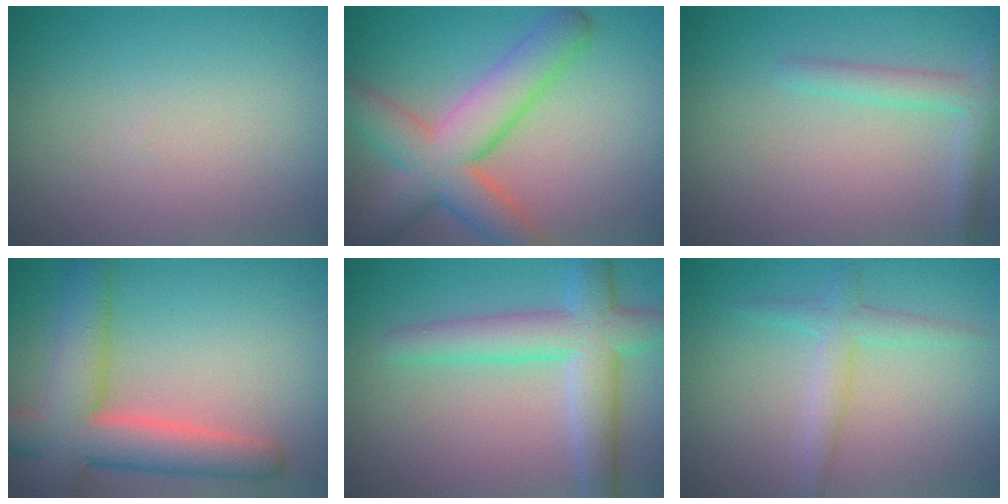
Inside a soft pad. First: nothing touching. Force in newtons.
{"total": 7.5, "press": 7.5, "slide": 0.4}
{"total": 2.3, "press": 2.3, "slide": 0.1}
{"total": 7.5, "press": 7.5, "slide": 0.5}
{"total": 5.6, "press": 5.6, "slide": 0.2}
{"total": 2.2, "press": 2.2, "slide": 0.1}